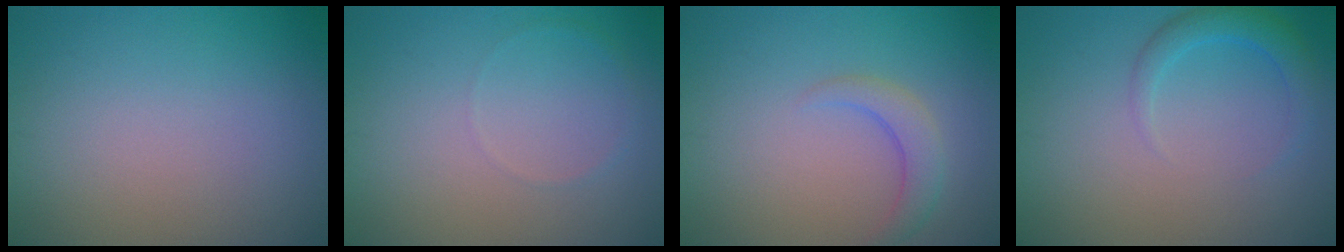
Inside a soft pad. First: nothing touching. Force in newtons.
{"total": 0.6, "press": 0.6, "slide": 0.1}
{"total": 2.2, "press": 2.2, "slide": 0.3}
{"total": 2.2, "press": 2.2, "slide": 0.3}